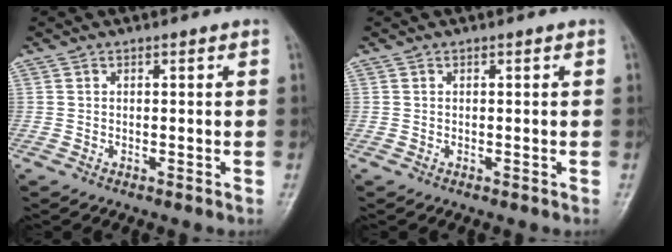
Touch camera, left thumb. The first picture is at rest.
{"total": 0.0}